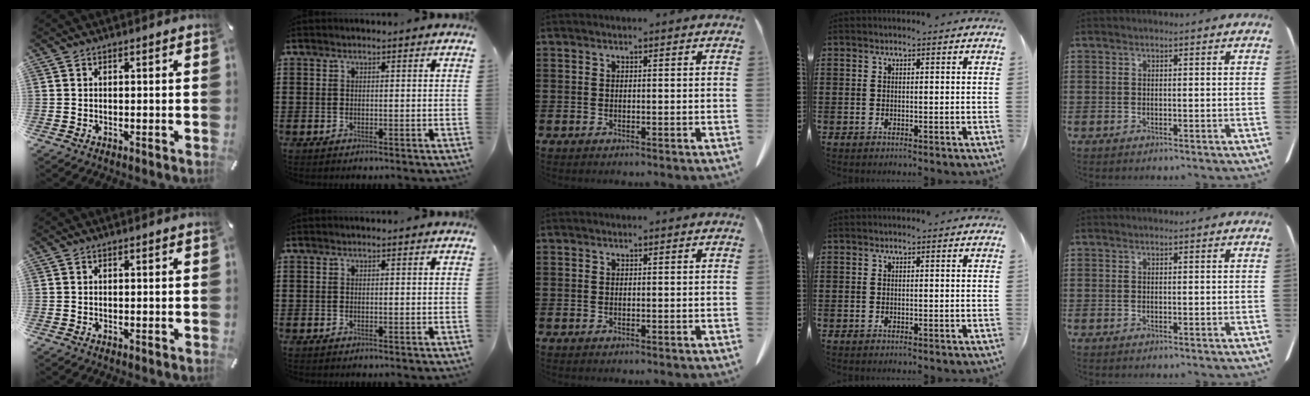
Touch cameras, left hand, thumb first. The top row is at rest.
{}